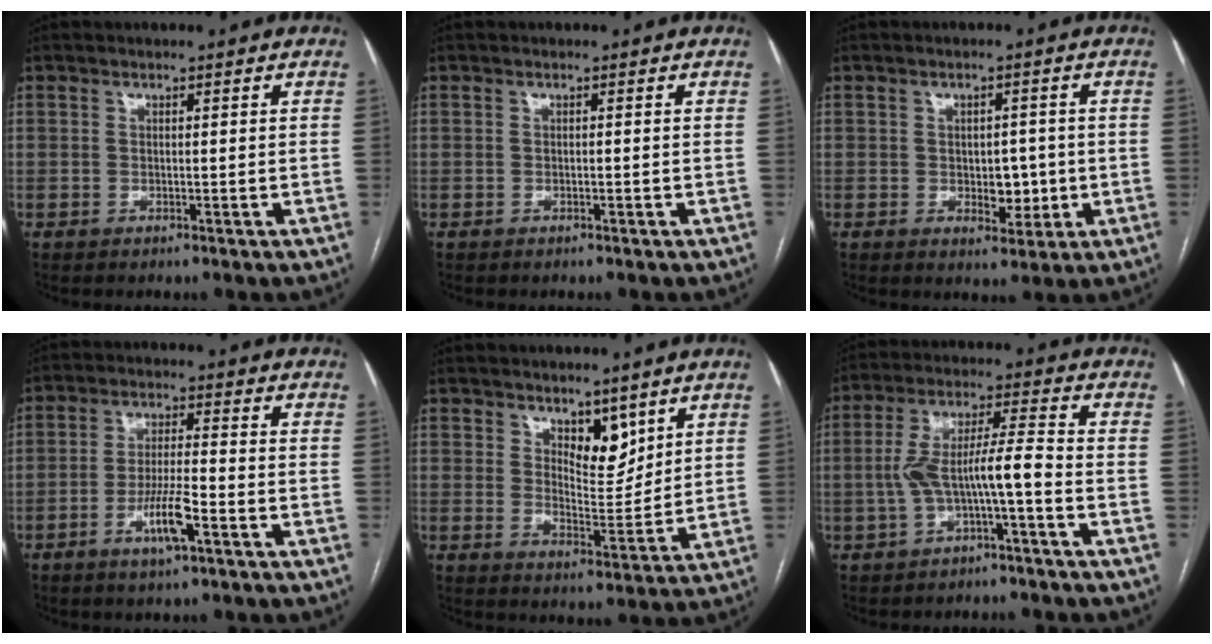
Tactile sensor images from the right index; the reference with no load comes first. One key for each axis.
{"total": 0.0}
{"total": 4.5, "fx": -0.4, "fy": 2.8, "fz": 3.5, "tx": -0.040, "ty": 0.002, "tz": 0.003}
{"total": 6.7, "fx": -3.1, "fy": 0.7, "fz": 5.9, "tx": -0.113, "ty": -0.004, "tz": -0.056}
{"total": 6.2, "fx": 4.0, "fy": 2.9, "fz": 3.8, "tx": -0.055, "ty": -0.012, "tz": 0.071}
{"total": 7.8, "fx": -2.3, "fy": 0.8, "fz": 7.5, "tx": -0.142, "ty": 0.029, "tz": -0.038}